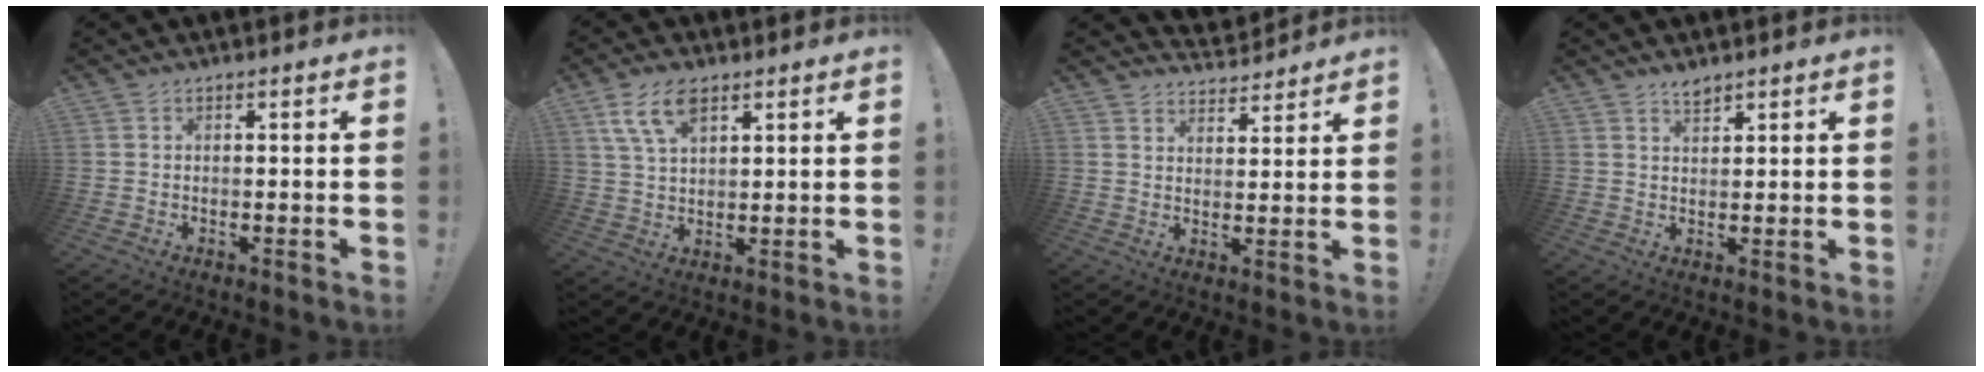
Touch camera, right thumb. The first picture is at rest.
{"total": 9.2, "force": [4.9, 4.6, 6.3], "torque": [-0.120, -0.009, 0.091]}
{"total": 4.3, "force": [3.6, 2.3, 0.6], "torque": [0.006, -0.036, 0.065]}
{"total": 2.9, "force": [2.7, 0.9, 0.8], "torque": [0.000, -0.019, 0.045]}